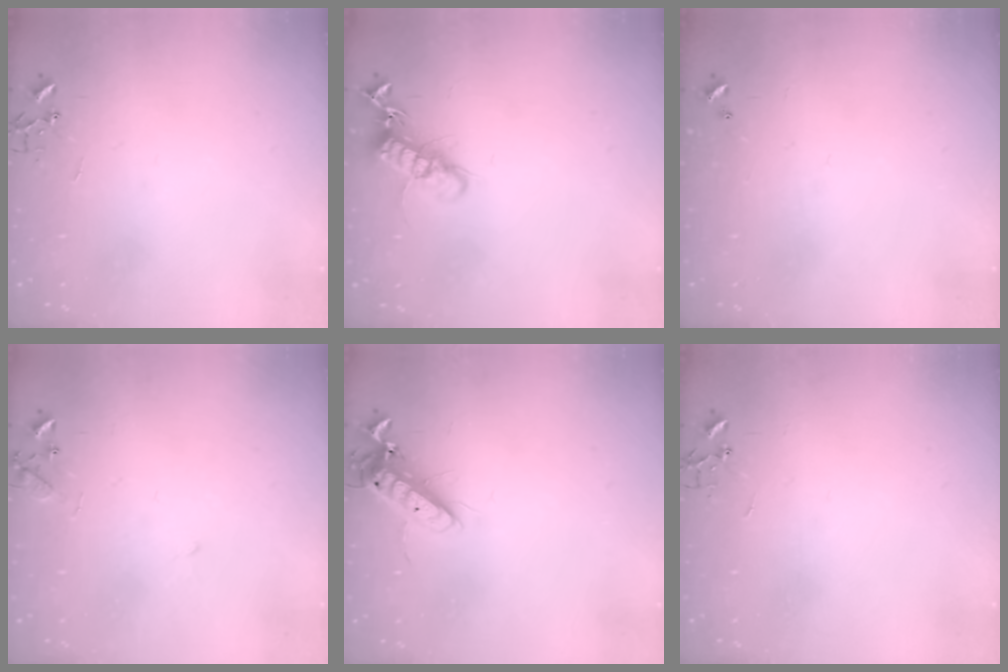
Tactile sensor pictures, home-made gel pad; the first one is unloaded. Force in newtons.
{"total": 13.8, "press": 13.7, "slide": 1.3}
{"total": 0.0}
{"total": 8.6, "press": 8.5, "slide": 1.1}
{"total": 12.2, "press": 12.1, "slide": 1.7}
{"total": 0.0}